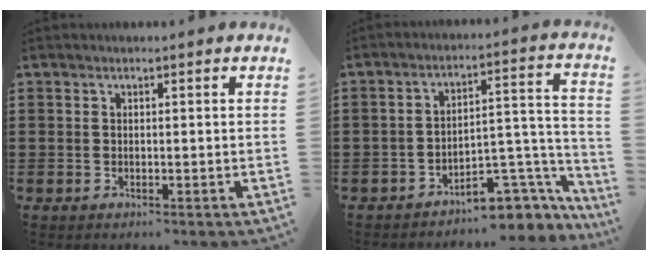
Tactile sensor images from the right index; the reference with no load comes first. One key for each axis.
{"total": 5.7, "fx": -4.8, "fy": 2.2, "fz": 2.3, "tx": -0.031, "ty": 0.003, "tz": -0.092}